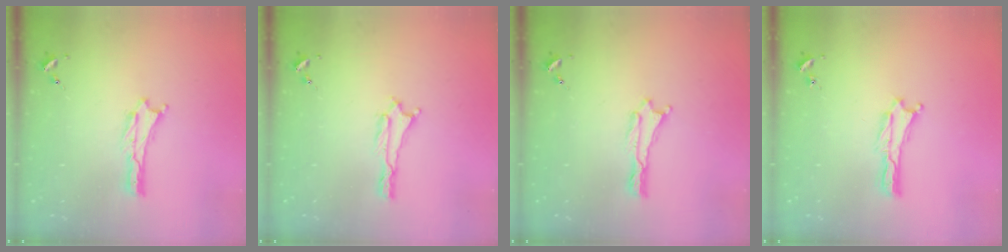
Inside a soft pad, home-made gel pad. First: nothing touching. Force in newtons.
{"total": 0.0}
{"total": 0.0}
{"total": 0.0}